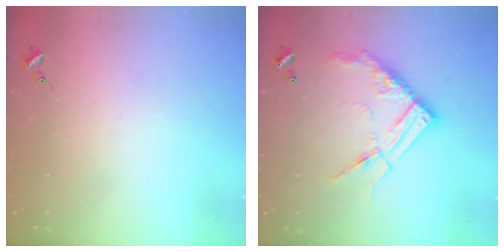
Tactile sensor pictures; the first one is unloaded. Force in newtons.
{"total": 15.8, "press": 15.7, "slide": 1.4}